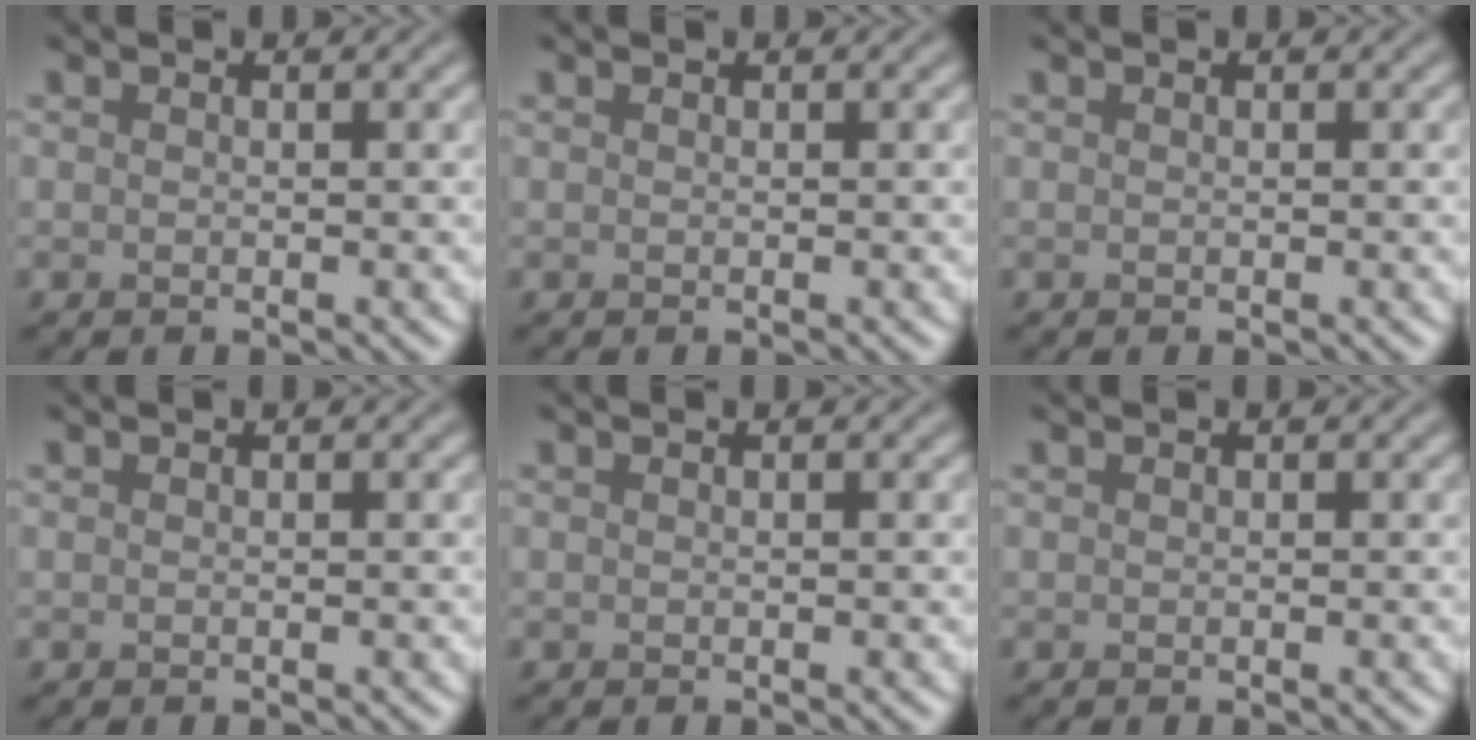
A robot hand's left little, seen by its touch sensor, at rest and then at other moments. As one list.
[{"total": 0.0}, {"total": 0.0}, {"total": 0.0}, {"total": 0.0}, {"total": 0.0}]